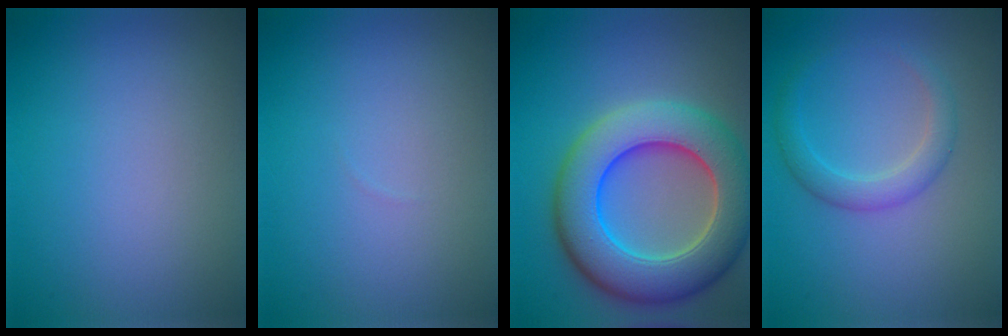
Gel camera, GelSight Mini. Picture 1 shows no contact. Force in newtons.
{"total": 0.0}
{"total": 10.5, "press": 10.5, "slide": 0.7}
{"total": 2.5, "press": 2.5, "slide": 0.1}